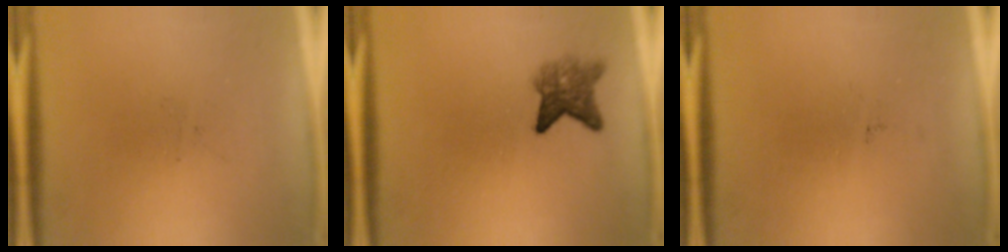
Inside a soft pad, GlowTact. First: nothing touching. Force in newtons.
{"total": 4.1}
{"total": 0.0}